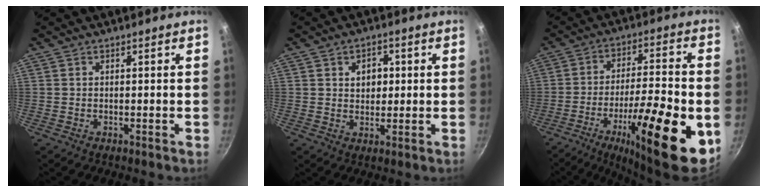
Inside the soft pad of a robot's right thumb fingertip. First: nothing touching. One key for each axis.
{"total": 4.6, "fx": 1.1, "fy": 3.5, "fz": 2.8, "tx": -0.020, "ty": -0.001, "tz": 0.017}
{"total": 22.3, "fx": -7.8, "fy": 5.8, "fz": 20.1, "tx": -0.300, "ty": 0.024, "tz": -0.119}